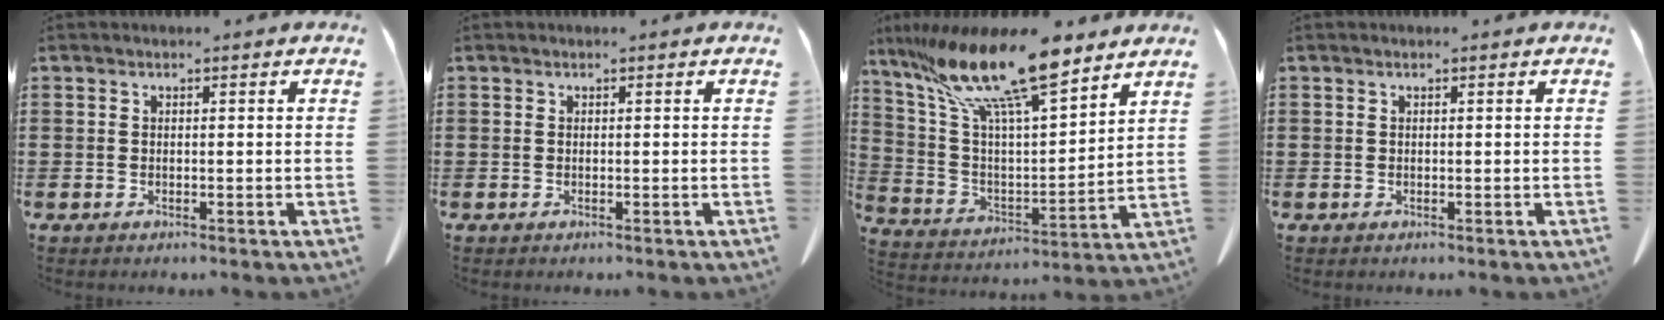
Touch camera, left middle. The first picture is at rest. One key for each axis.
{"total": 0.0}
{"total": 17.1, "fx": 12.7, "fy": 3.8, "fz": 10.8, "tx": -0.242, "ty": -0.075, "tz": 0.214}
{"total": 0.0}